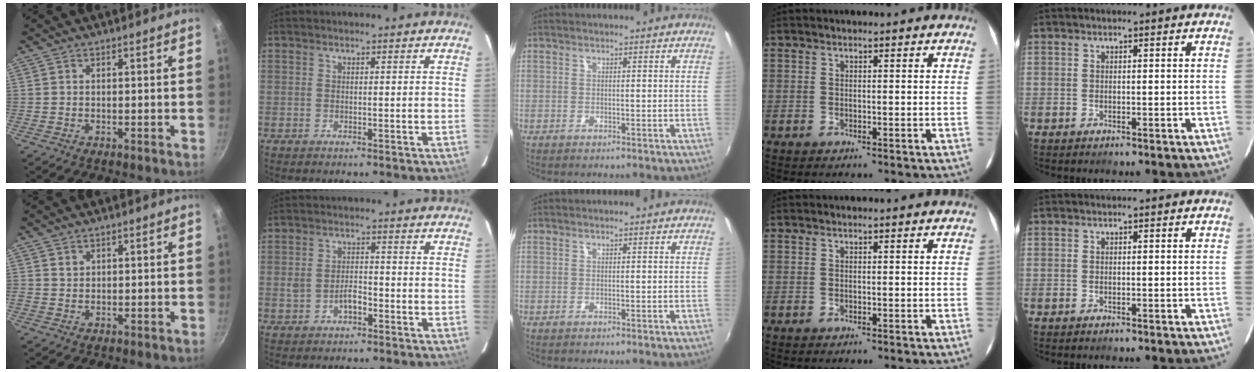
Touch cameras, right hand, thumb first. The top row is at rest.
{"thumb": {"total": 1.1, "force": [0.6, 0.9, 0.3], "torque": [0.000, 0.001, 0.009]}, "index": {"total": 3.5, "force": [-1.6, 1.9, 2.5], "torque": [-0.048, 0.006, -0.025]}}